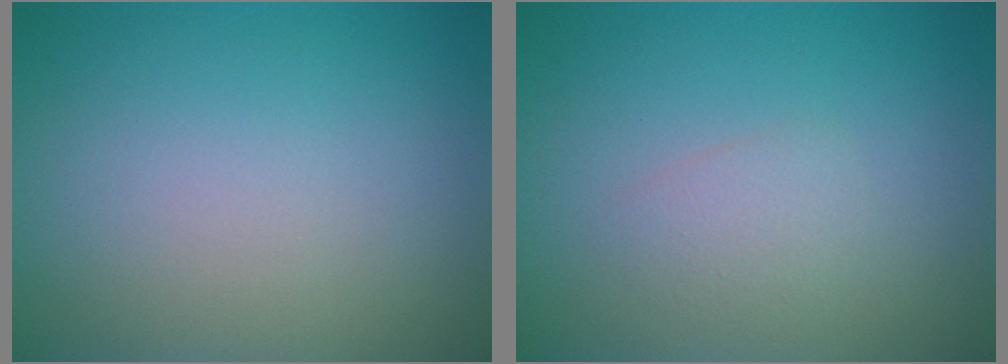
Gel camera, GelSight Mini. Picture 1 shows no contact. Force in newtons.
{"total": 1.4, "press": 1.4, "slide": 0.1}